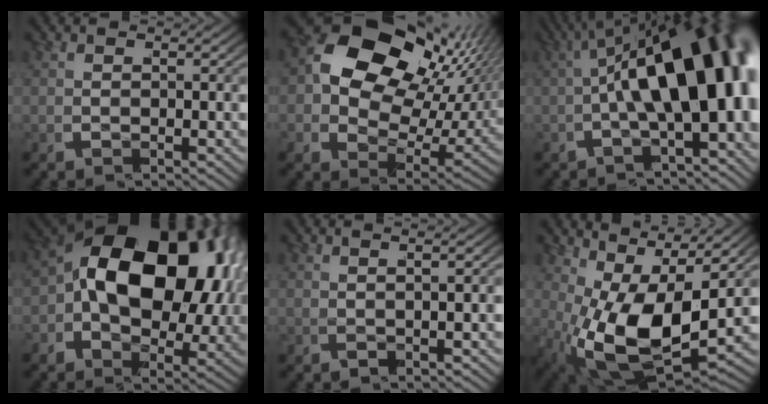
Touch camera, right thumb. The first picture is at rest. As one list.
[{"total": 13.4, "force": [3.0, 9.7, 8.8], "torque": [-0.179, -0.009, 0.031]}, {"total": 14.5, "force": [0.4, 7.4, 12.5], "torque": [-0.186, -0.005, -0.002]}, {"total": 17.2, "force": [1.1, 11.7, 12.6], "torque": [-0.235, -0.031, 0.019]}, {"total": 3.4, "force": [0.7, 1.6, 3.0], "torque": [-0.038, 0.006, 0.004]}, {"total": 11.6, "force": [0.2, 7.0, 9.2], "torque": [-0.202, -0.054, 0.025]}]